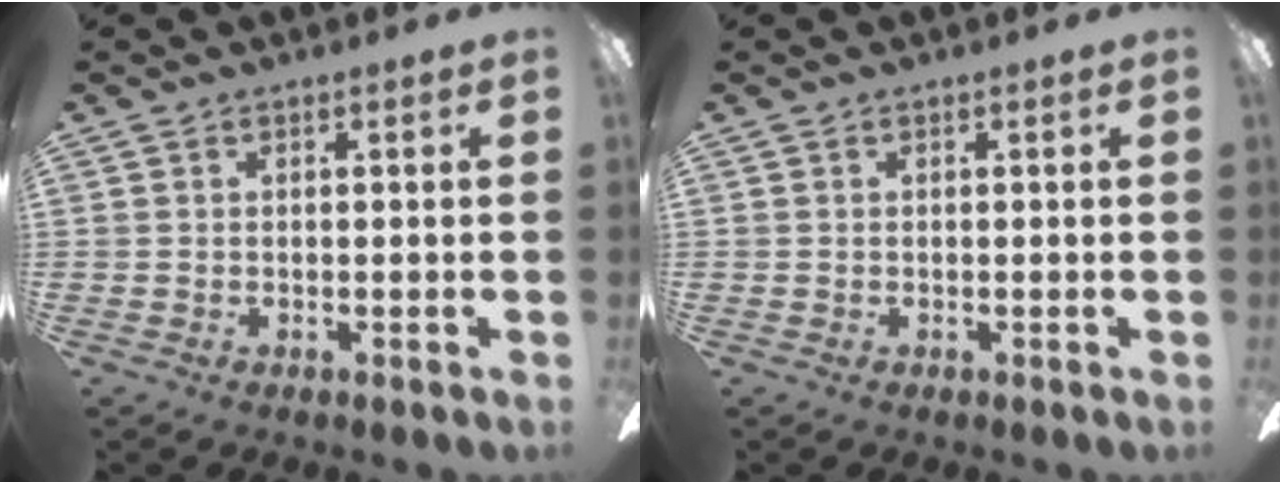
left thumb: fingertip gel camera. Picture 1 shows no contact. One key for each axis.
{"total": 0.0}